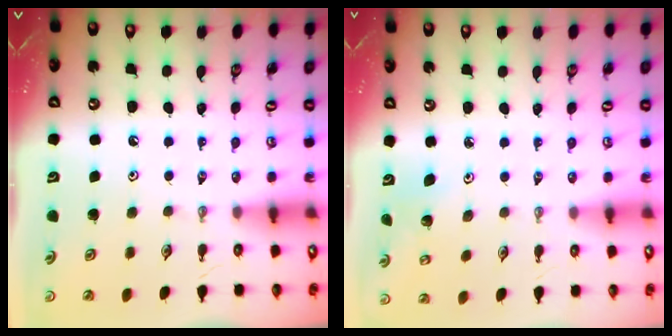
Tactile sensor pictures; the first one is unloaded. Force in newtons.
{"total": 2.7, "press": 2.7, "slide": 0.4}